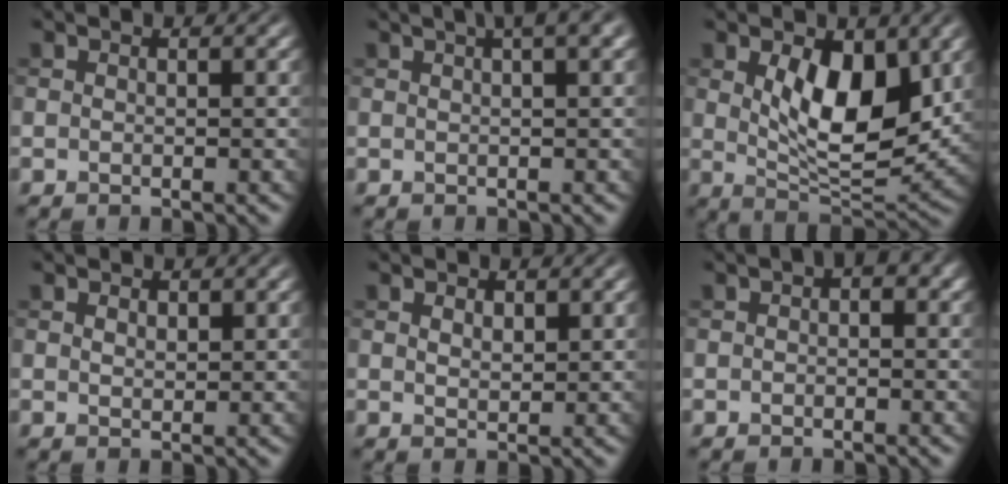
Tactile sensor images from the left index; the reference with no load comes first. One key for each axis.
{"total": 3.8, "fx": 2.1, "fy": 0.9, "fz": 3.0, "tx": -0.032, "ty": 0.014, "tz": 0.020}
{"total": 7.6, "fx": 1.8, "fy": 3.8, "fz": 6.3, "tx": -0.111, "ty": -0.014, "tz": 0.037}
{"total": 0.9, "fx": 0.6, "fy": 0.5, "fz": 0.4, "tx": -0.008, "ty": -0.002, "tz": 0.012}
{"total": 1.2, "fx": 0.8, "fy": 0.7, "fz": 0.6, "tx": -0.011, "ty": -0.002, "tz": 0.017}
{"total": 1.7, "fx": 0.4, "fy": 0.9, "fz": 1.3, "tx": -0.012, "ty": 0.006, "tz": 0.002}